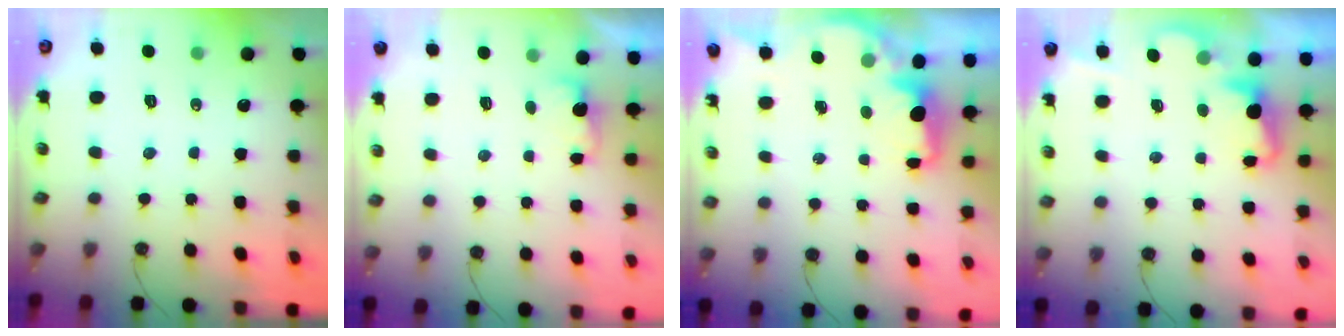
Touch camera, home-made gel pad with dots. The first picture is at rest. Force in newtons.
{"total": 2.0, "press": 1.7, "slide": 0.9}
{"total": 2.1, "press": 2.0, "slide": 0.6}
{"total": 3.1, "press": 3.0, "slide": 0.3}